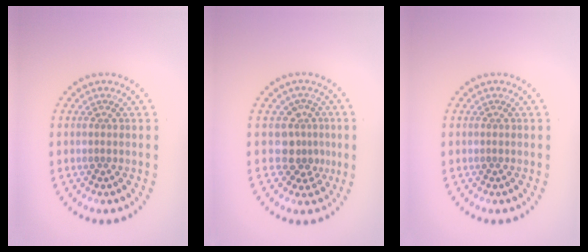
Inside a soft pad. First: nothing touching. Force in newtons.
{"total": 2.8, "press": 2.2, "slide": 1.7}
{"total": 0.0}